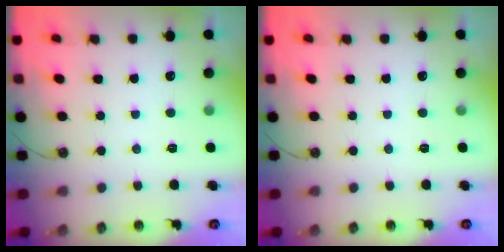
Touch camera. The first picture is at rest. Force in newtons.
{"total": 0.0}